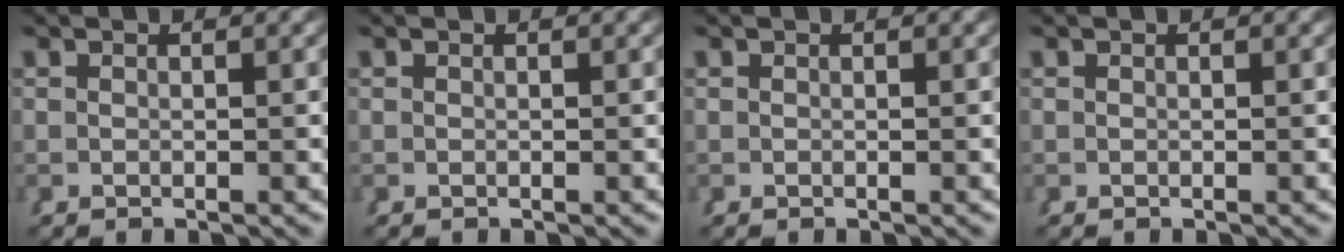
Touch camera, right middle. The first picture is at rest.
{"total": 0.0}
{"total": 0.0}
{"total": 0.0}